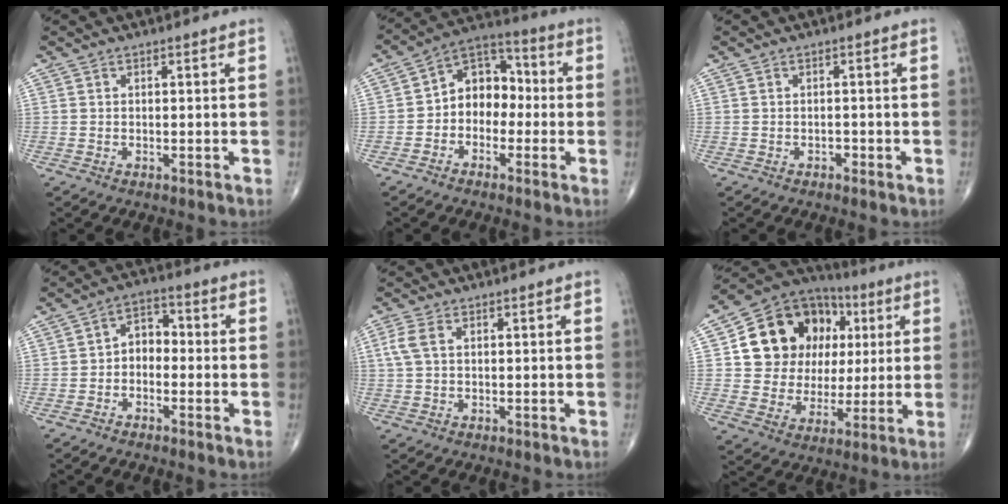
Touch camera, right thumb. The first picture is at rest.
{"total": 9.8, "force": [-1.2, 7.4, 6.3], "torque": [-0.060, 0.044, -0.040]}
{"total": 0.8, "force": [-0.5, 0.6, 0.3], "torque": [-0.002, 0.002, -0.011]}
{"total": 5.2, "force": [-1.0, 3.7, 3.4], "torque": [-0.034, 0.029, -0.033]}
{"total": 3.4, "force": [0.9, 1.9, 2.7], "torque": [-0.078, 0.013, 0.019]}
{"total": 20.0, "force": [4.9, 16.0, 10.9], "torque": [-0.135, 0.027, 0.093]}